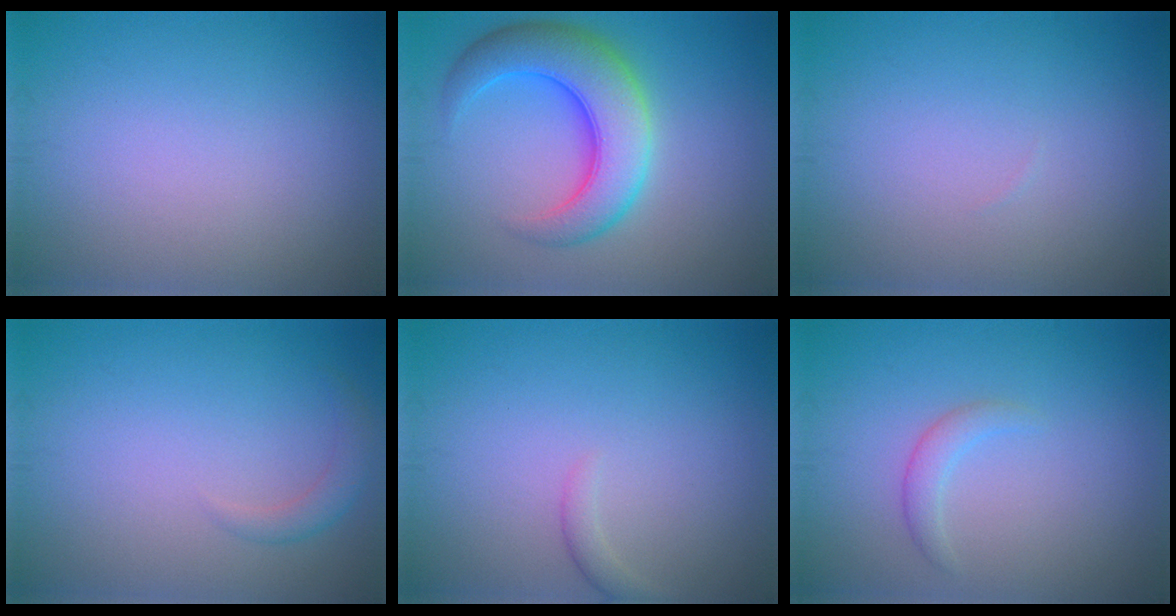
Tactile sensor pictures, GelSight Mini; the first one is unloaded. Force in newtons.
{"total": 7.6, "press": 7.6, "slide": 0.3}
{"total": 0.0}
{"total": 1.5, "press": 1.5, "slide": 0.1}
{"total": 1.1, "press": 1.1, "slide": 0.2}
{"total": 1.4, "press": 1.4, "slide": 0.2}